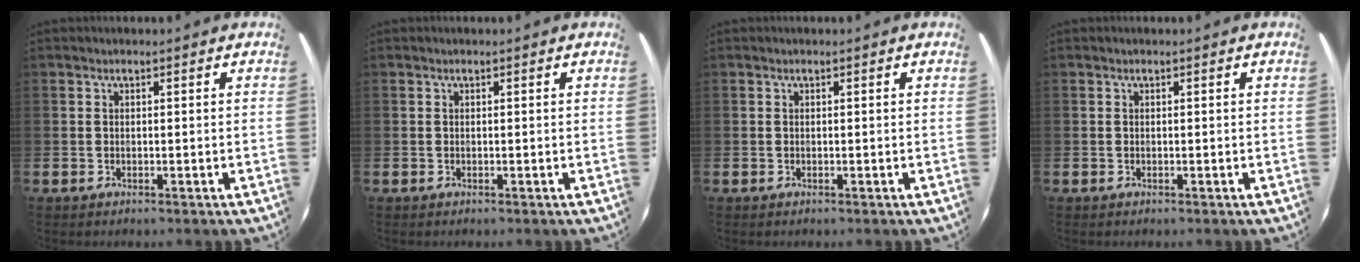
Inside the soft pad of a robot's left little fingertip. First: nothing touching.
{"total": 0.0}
{"total": 0.0}
{"total": 0.0}